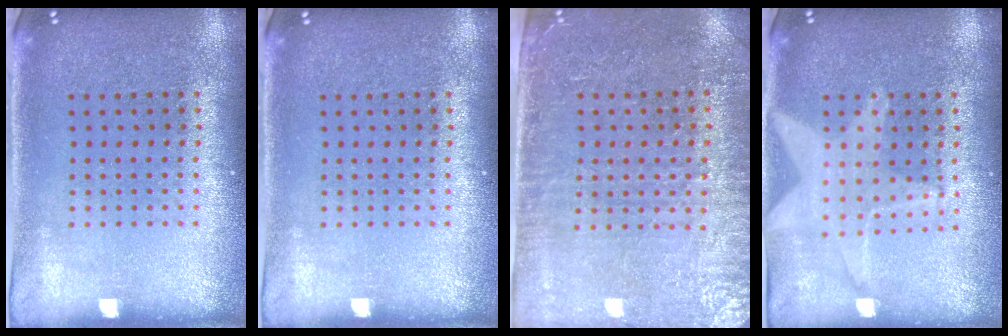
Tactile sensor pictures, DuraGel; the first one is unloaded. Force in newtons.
{"total": 0.0}
{"total": 3.5, "press": 3.1, "slide": 1.7}
{"total": 1.7, "press": 1.5, "slide": 0.7}